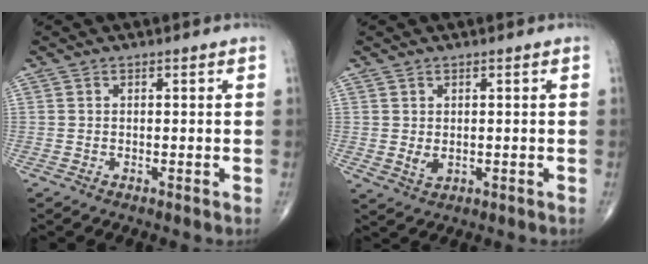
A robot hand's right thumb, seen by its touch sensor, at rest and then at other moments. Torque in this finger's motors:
{"motor_torque": [2.09, 2.00, -0.21, -0.15, 0.01]}